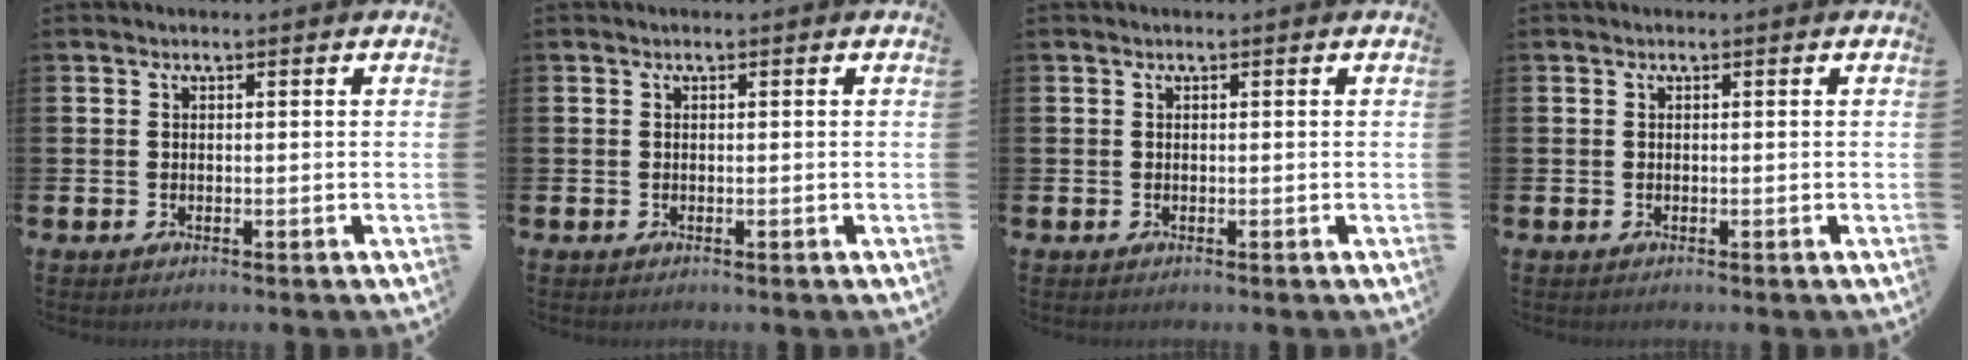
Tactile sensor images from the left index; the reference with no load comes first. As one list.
[{"total": 0.0}, {"total": 0.0}, {"total": 0.0}]